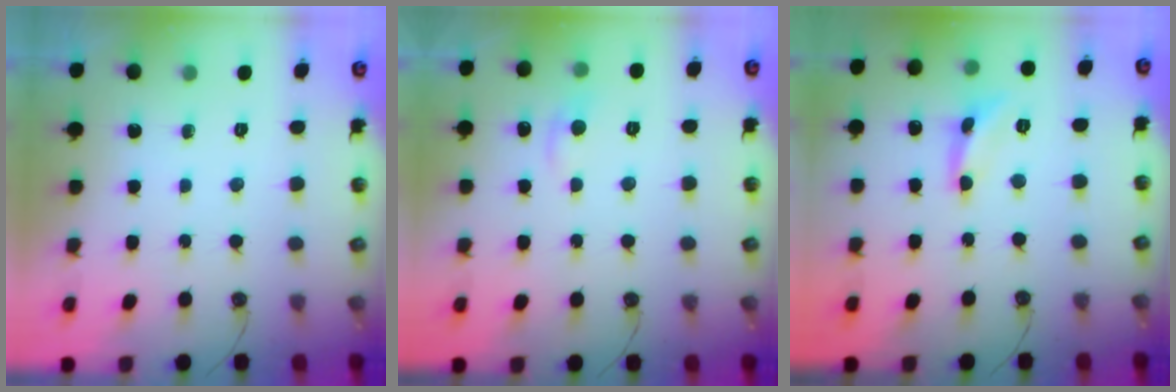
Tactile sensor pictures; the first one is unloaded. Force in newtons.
{"total": 1.7, "press": 1.4, "slide": 0.9}
{"total": 2.0, "press": 2.0, "slide": 0.0}